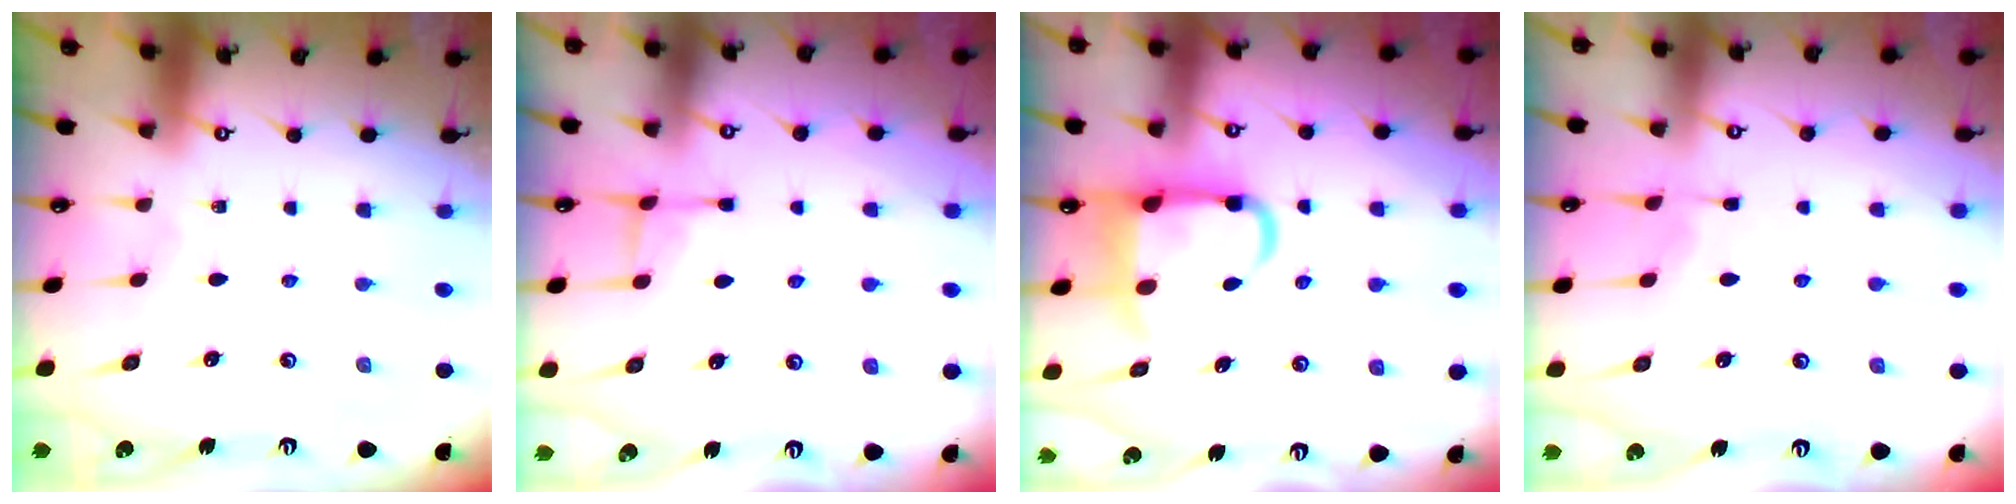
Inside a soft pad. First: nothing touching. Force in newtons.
{"total": 4.4, "press": 4.4, "slide": 0.7}
{"total": 9.5, "press": 9.4, "slide": 1.3}
{"total": 3.3, "press": 3.2, "slide": 0.6}